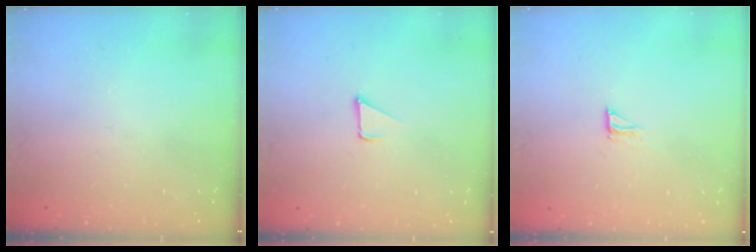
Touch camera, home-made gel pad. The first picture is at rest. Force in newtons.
{"total": 2.3, "press": 2.3, "slide": 0.2}
{"total": 4.6, "press": 4.5, "slide": 0.5}